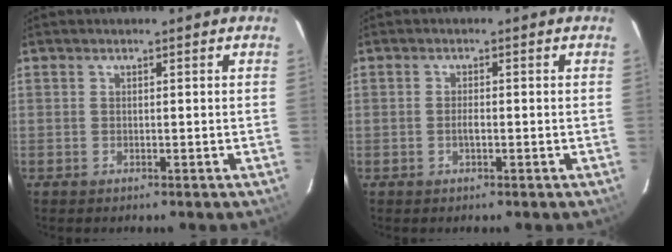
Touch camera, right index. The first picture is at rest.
{"total": 1.5, "force": [-0.4, 0.7, 1.3], "torque": [-0.026, 0.002, -0.008]}